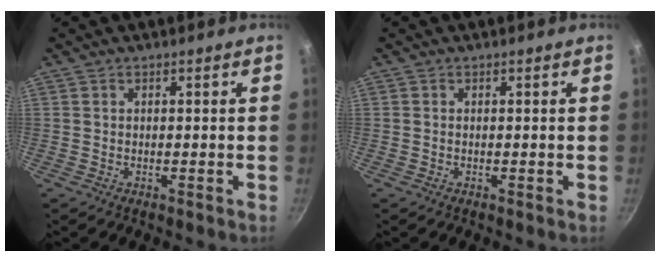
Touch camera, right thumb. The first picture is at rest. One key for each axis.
{"total": 0.0}